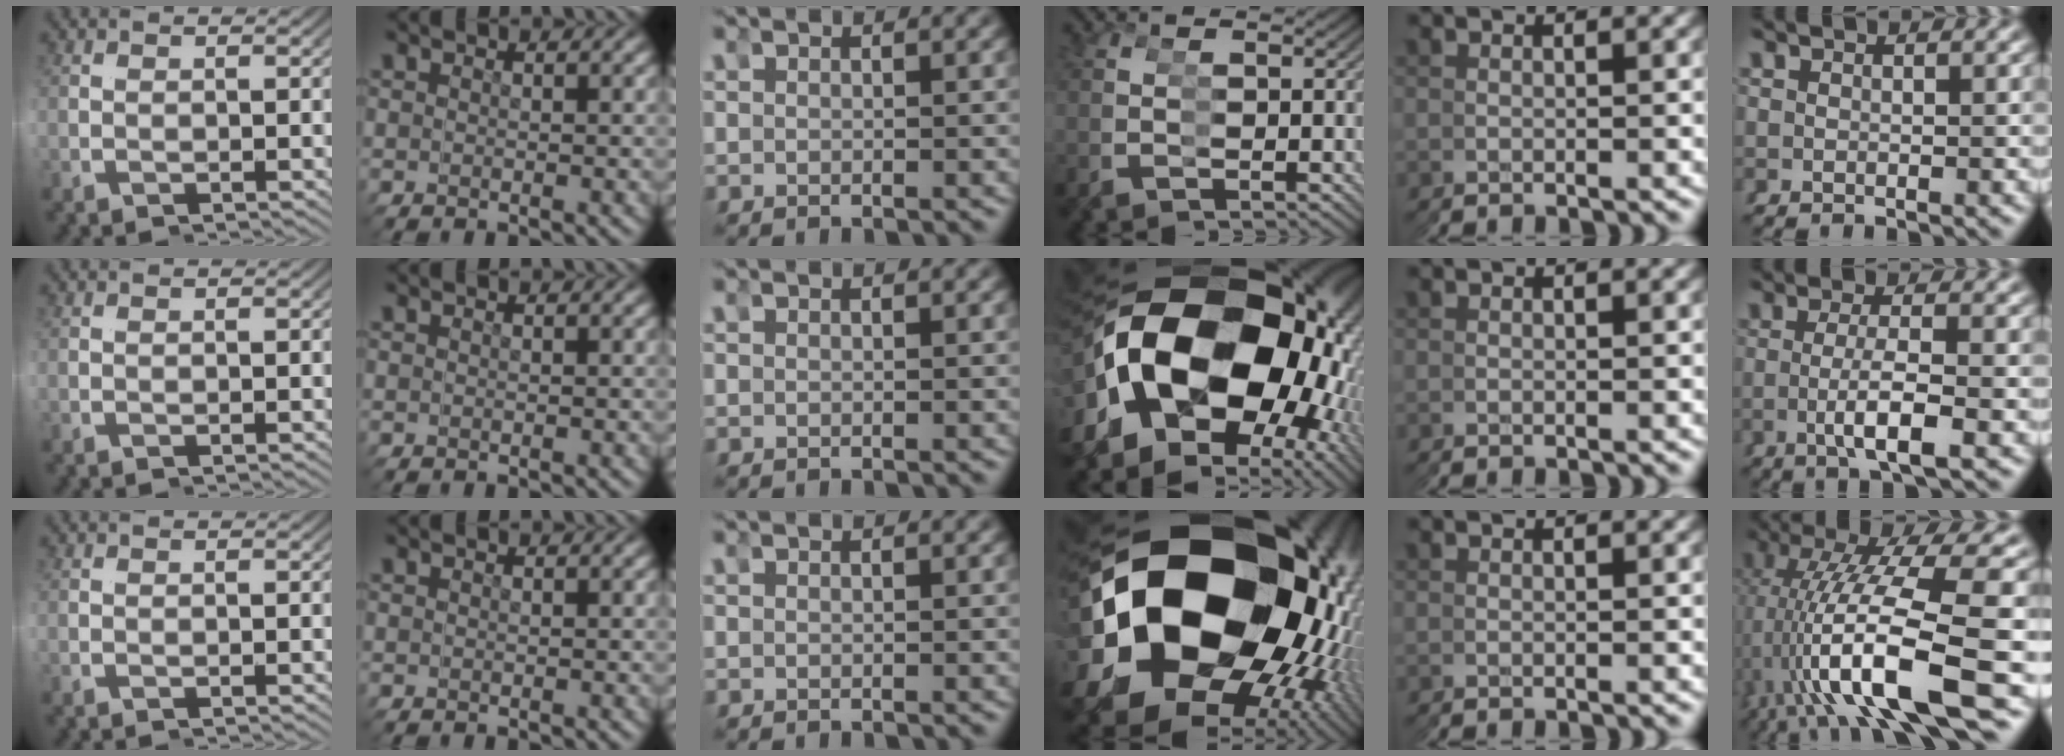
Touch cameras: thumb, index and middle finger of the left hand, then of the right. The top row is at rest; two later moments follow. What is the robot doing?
{"motion": "grasp_and_lifting", "object": "tape"}